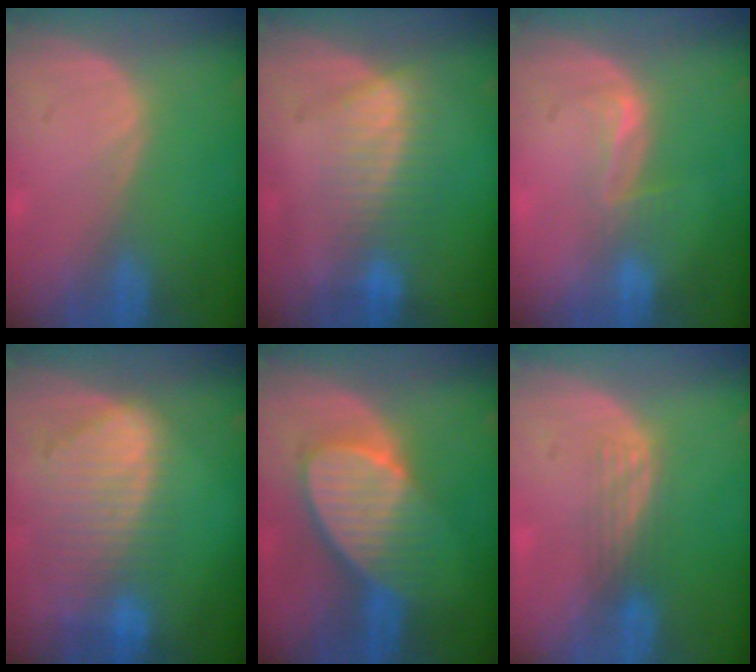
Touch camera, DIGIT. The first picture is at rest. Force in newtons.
{"total": 7.2, "press": 6.3, "slide": 3.5}
{"total": 2.7, "press": 2.3, "slide": 1.5}
{"total": 9.4, "press": 8.2, "slide": 4.7}
{"total": 8.3, "press": 7.7, "slide": 3.1}
{"total": 2.9, "press": 2.6, "slide": 1.3}